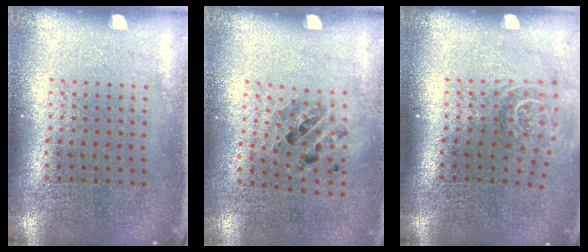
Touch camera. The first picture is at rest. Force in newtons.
{"total": 0.9, "press": 0.7, "slide": 0.5}
{"total": 1.6, "press": 1.1, "slide": 1.1}